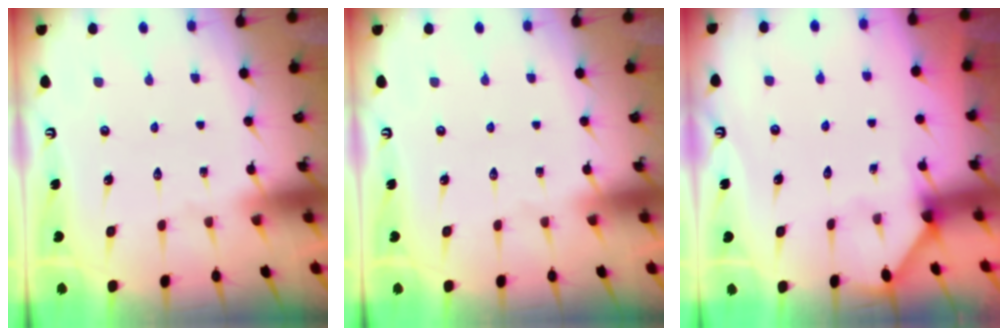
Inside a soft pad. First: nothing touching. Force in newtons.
{"total": 0.0}
{"total": 2.3, "press": 2.3, "slide": 0.3}